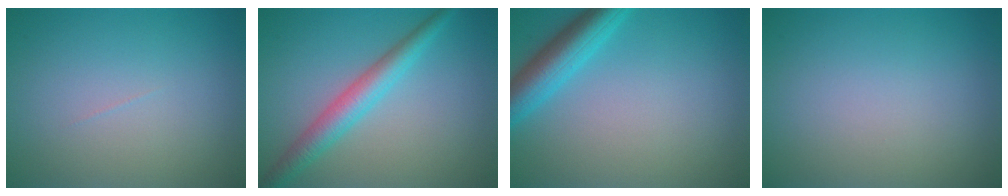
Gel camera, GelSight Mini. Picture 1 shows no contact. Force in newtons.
{"total": 3.9, "press": 3.9, "slide": 0.1}
{"total": 4.8, "press": 4.8, "slide": 0.2}
{"total": 0.0}